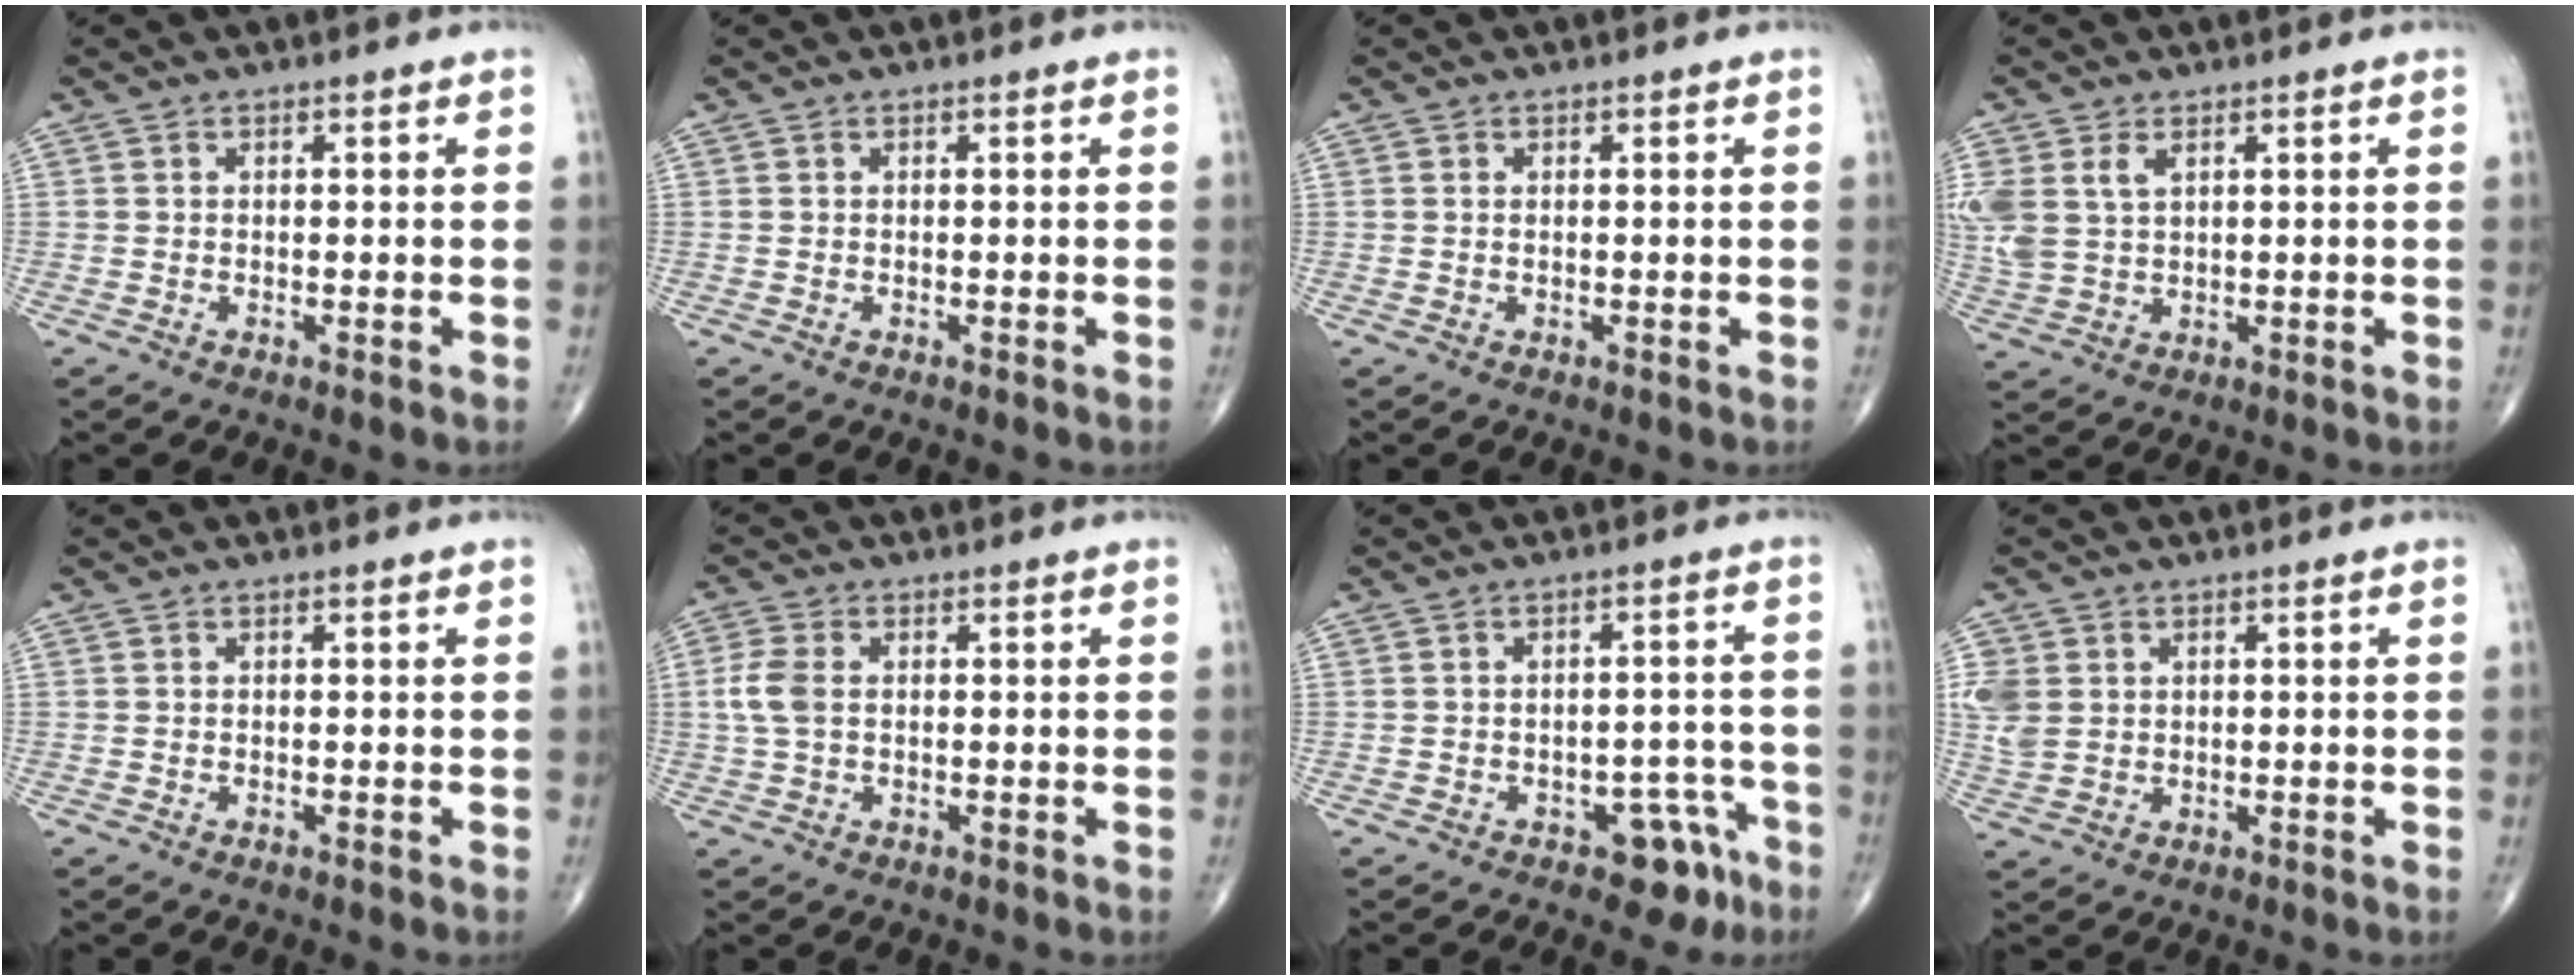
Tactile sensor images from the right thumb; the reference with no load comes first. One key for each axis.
{"total": 0.0}
{"total": 0.0}
{"total": 8.6, "fx": 2.8, "fy": 5.5, "fz": 5.9, "tx": -0.148, "ty": 0.003, "tz": 0.068}
{"total": 0.0}
{"total": 4.6, "fx": 0.3, "fy": 2.9, "fz": 3.6, "tx": -0.094, "ty": 0.006, "tz": 0.002}
{"total": 6.7, "fx": -4.0, "fy": 3.8, "fz": 3.7, "tx": -0.013, "ty": 0.037, "tz": -0.048}
{"total": 6.4, "fx": 1.3, "fy": 5.3, "fz": 3.3, "tx": -0.075, "ty": -0.001, "tz": 0.034}